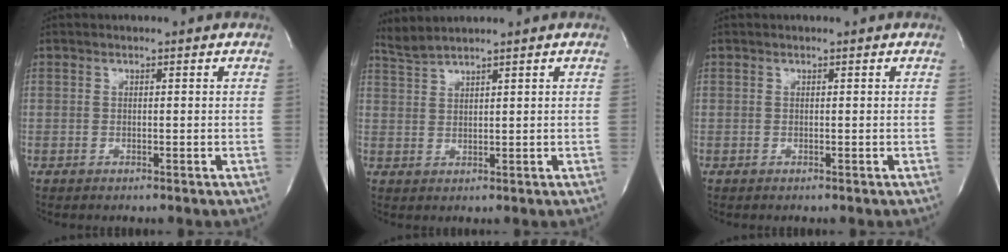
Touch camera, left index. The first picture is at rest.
{"total": 2.7, "force": [2.5, -0.9, 0.3], "torque": [-0.014, 0.008, 0.060]}
{"total": 0.0}